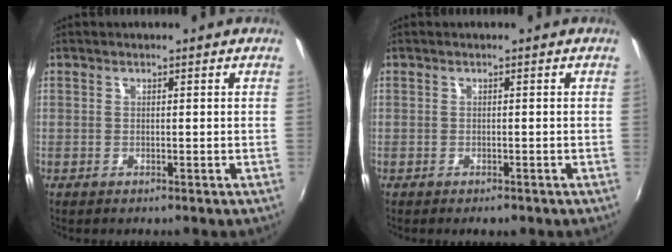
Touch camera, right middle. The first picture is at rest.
{"total": 1.6, "force": [-1.1, 0.8, 0.7], "torque": [-0.014, -0.006, -0.015]}